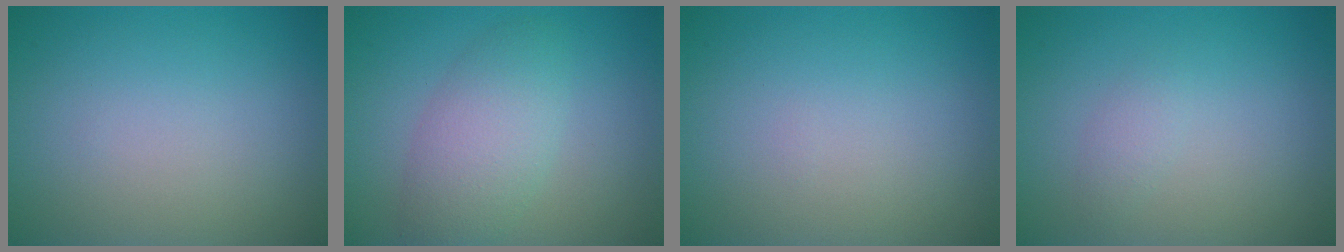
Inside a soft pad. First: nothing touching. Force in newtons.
{"total": 4.4, "press": 4.4, "slide": 0.2}
{"total": 0.0}
{"total": 1.1, "press": 1.1, "slide": 0.0}